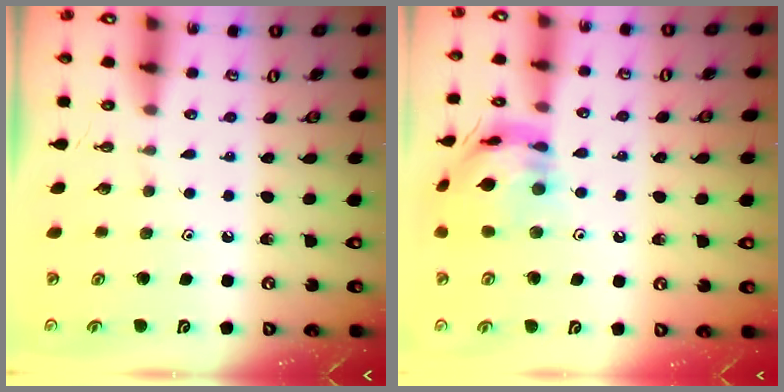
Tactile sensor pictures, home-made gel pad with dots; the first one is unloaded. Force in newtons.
{"total": 15.6, "press": 15.6, "slide": 1.4}